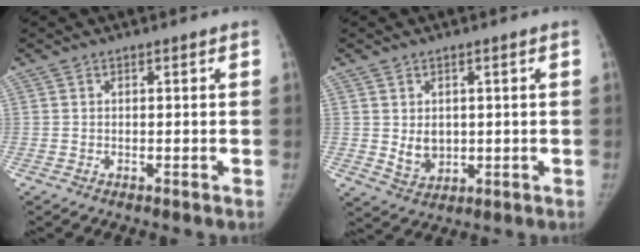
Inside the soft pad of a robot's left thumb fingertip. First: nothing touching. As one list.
[{"total": 4.8, "force": [0.4, 3.8, 2.9], "torque": [-0.030, -0.011, 0.020]}]